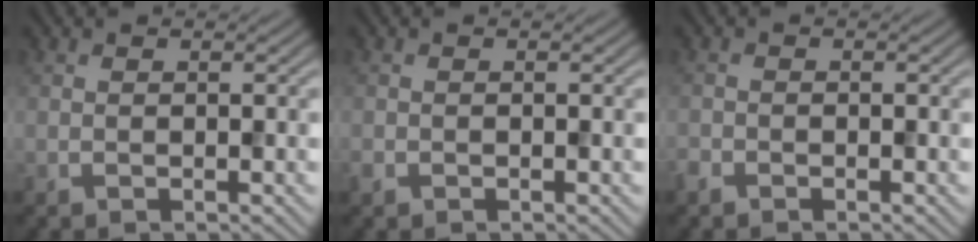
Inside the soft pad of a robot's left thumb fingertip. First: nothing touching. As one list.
[{"total": 0.8, "force": [-0.5, 0.6, 0.3], "torque": [-0.007, -0.005, -0.011]}, {"total": 1.1, "force": [-1.0, 0.5, 0.3], "torque": [-0.007, -0.002, -0.023]}]